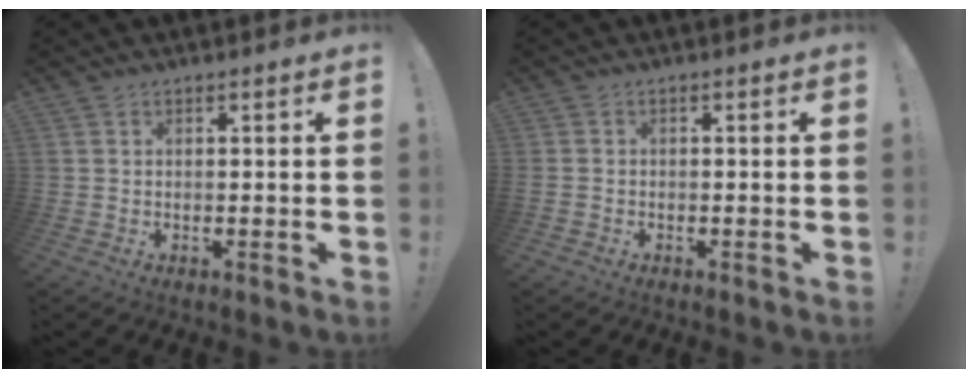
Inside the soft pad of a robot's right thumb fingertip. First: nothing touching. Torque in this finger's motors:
{"motor_torque": [1.49, 1.93, 2.01, 0.22, 0.76]}